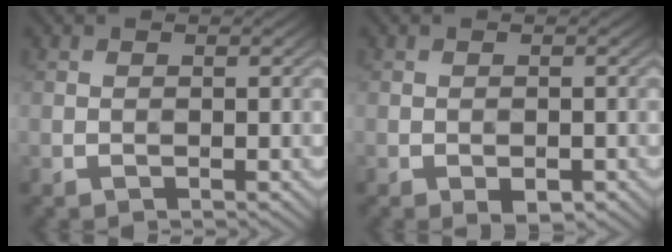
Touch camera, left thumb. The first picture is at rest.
{"total": 1.8, "force": [-1.0, 0.8, 1.2], "torque": [-0.016, -0.002, -0.015]}